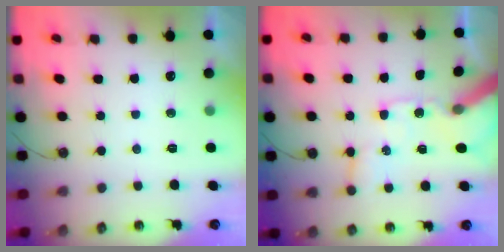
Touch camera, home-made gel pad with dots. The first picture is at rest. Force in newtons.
{"total": 12.7, "press": 12.6, "slide": 1.6}